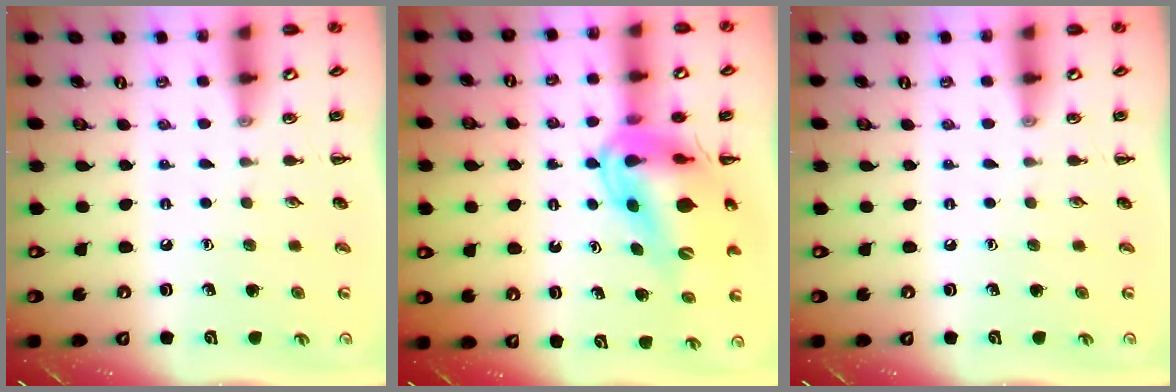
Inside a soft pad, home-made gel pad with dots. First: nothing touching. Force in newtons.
{"total": 16.8, "press": 16.1, "slide": 5.1}
{"total": 0.0}